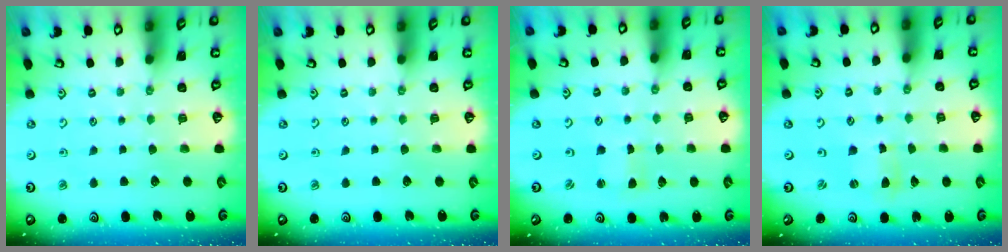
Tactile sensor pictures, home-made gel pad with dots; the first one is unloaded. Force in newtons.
{"total": 0.0}
{"total": 0.7, "press": 0.7, "slide": 0.2}
{"total": 1.7, "press": 1.7, "slide": 0.3}